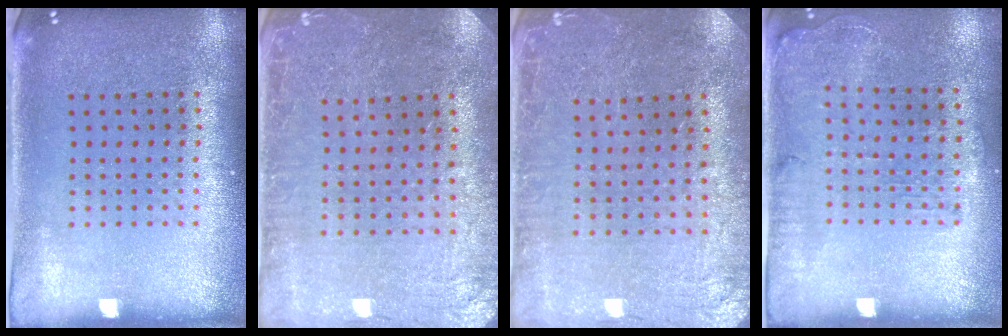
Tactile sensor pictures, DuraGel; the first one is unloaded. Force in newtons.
{"total": 0.7, "press": 0.7, "slide": 0.2}
{"total": 0.7, "press": 0.7, "slide": 0.2}
{"total": 1.3, "press": 1.2, "slide": 0.5}